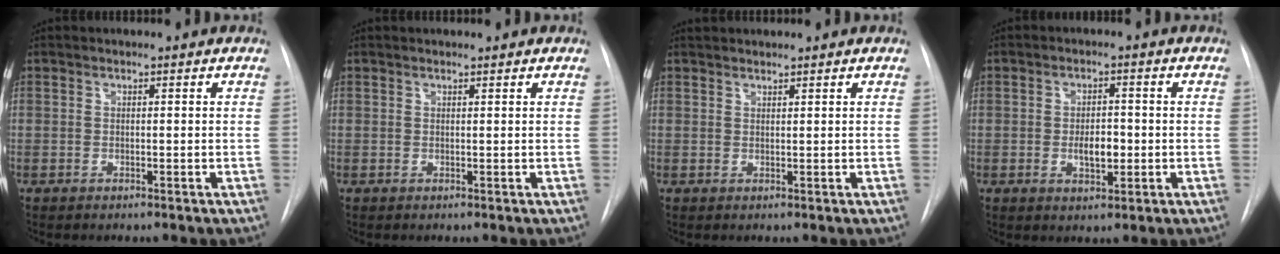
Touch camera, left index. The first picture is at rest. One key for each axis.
{"total": 1.2, "fx": 1.1, "fy": 0.2, "fz": 0.4, "tx": -0.007, "ty": 0.013, "tz": 0.016}
{"total": 2.5, "fx": 2.4, "fy": 0.4, "fz": 0.7, "tx": -0.006, "ty": 0.021, "tz": 0.041}
{"total": 4.1, "fx": -0.7, "fy": 1.9, "fz": 3.5, "tx": -0.055, "ty": -0.002, "tz": -0.008}